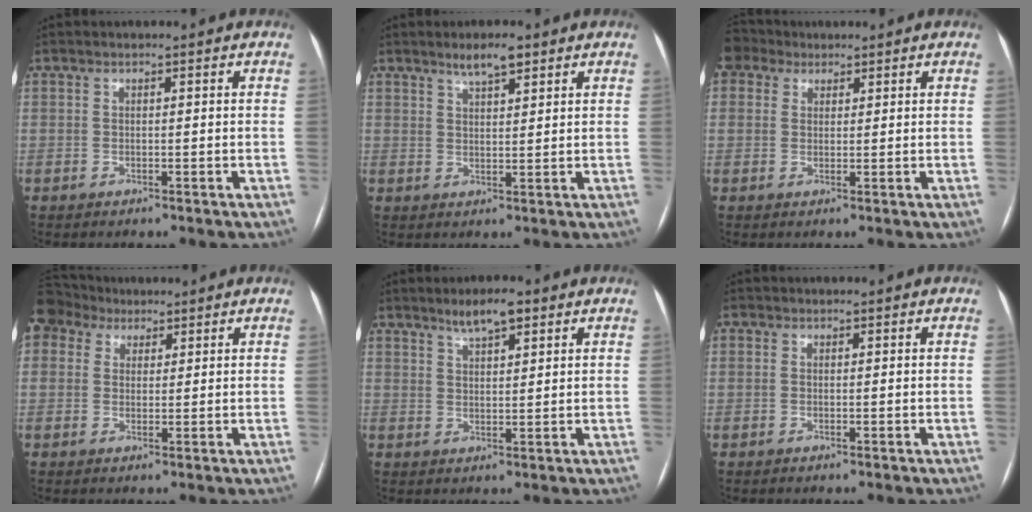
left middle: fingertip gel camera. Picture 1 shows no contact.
{"total": 3.9, "force": [2.8, 0.9, 2.6], "torque": [-0.045, 0.004, 0.048]}
{"total": 3.0, "force": [2.5, 1.6, -0.2], "torque": [-0.005, 0.015, 0.049]}
{"total": 5.0, "force": [3.9, 3.1, 0.6], "torque": [-0.023, 0.028, 0.081]}
{"total": 4.7, "force": [3.3, 1.1, 3.2], "torque": [-0.056, 0.007, 0.055]}
{"total": 1.2, "force": [-0.6, -0.8, -0.6], "torque": [0.008, -0.009, -0.012]}